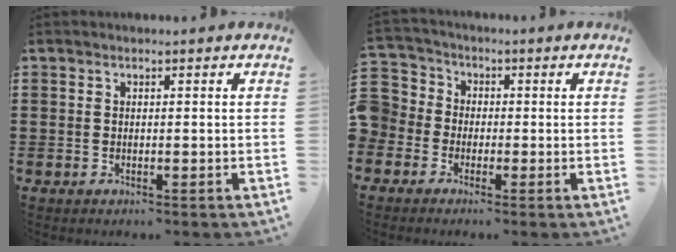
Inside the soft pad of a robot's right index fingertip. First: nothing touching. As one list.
[{"total": 4.2, "force": [-1.7, 3.9, 0.2], "torque": [-0.046, 0.003, -0.046]}]